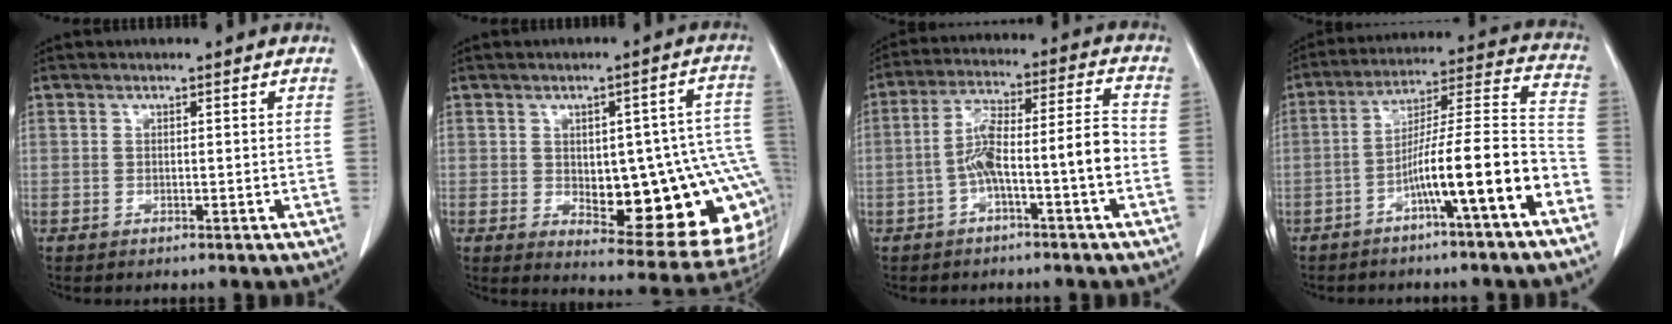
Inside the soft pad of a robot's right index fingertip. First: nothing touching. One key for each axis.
{"total": 20.8, "fx": -2.9, "fy": 6.9, "fz": 19.4, "tx": -0.167, "ty": 0.025, "tz": -0.009}
{"total": 10.0, "fx": -3.1, "fy": 0.7, "fz": 9.5, "tx": -0.170, "ty": 0.036, "tz": -0.052}
{"total": 14.3, "fx": -6.7, "fy": -0.1, "fz": 12.6, "tx": -0.198, "ty": 0.023, "tz": -0.109}